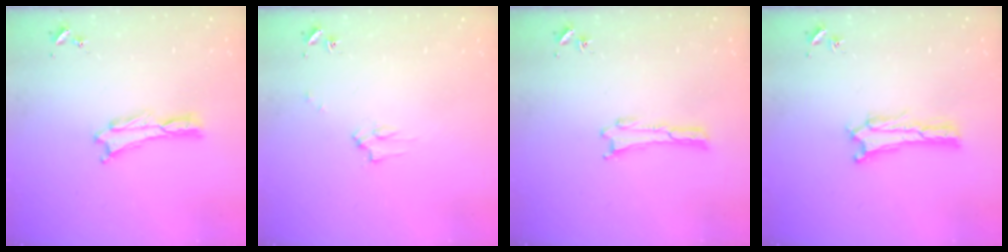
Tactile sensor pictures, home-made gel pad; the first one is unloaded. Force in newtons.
{"total": 2.2, "press": 2.2, "slide": 0.2}
{"total": 0.0}
{"total": 0.6, "press": 0.5, "slide": 0.2}